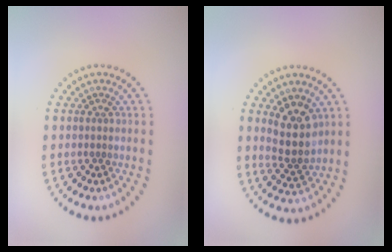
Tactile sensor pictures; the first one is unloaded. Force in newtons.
{"total": 4.1, "press": 3.8, "slide": 1.6}